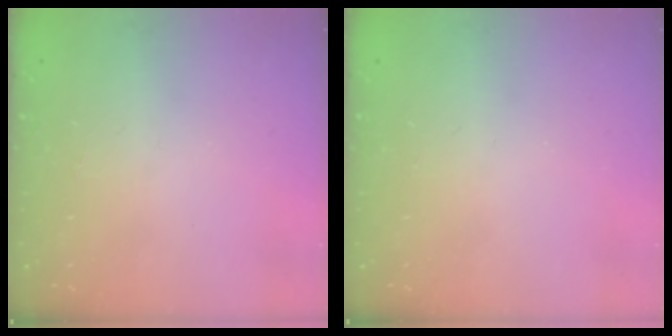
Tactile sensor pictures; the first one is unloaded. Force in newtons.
{"total": 0.0}